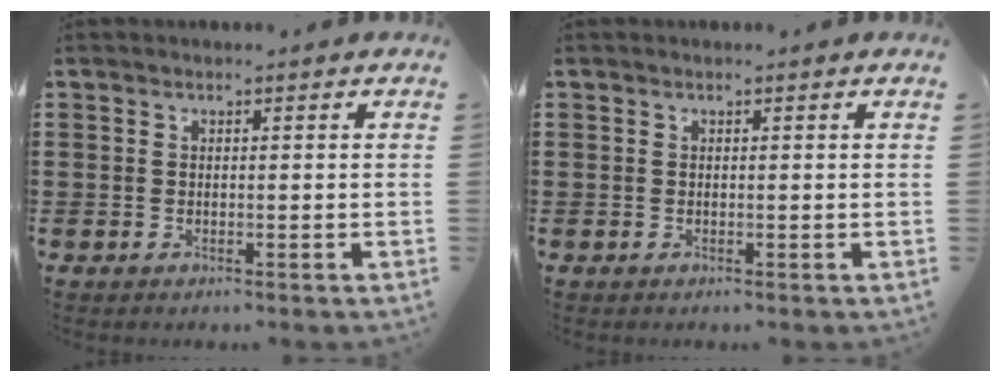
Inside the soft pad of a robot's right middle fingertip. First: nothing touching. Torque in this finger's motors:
{"motor_torque": [0.04, -0.04, 0.00, 0.00]}